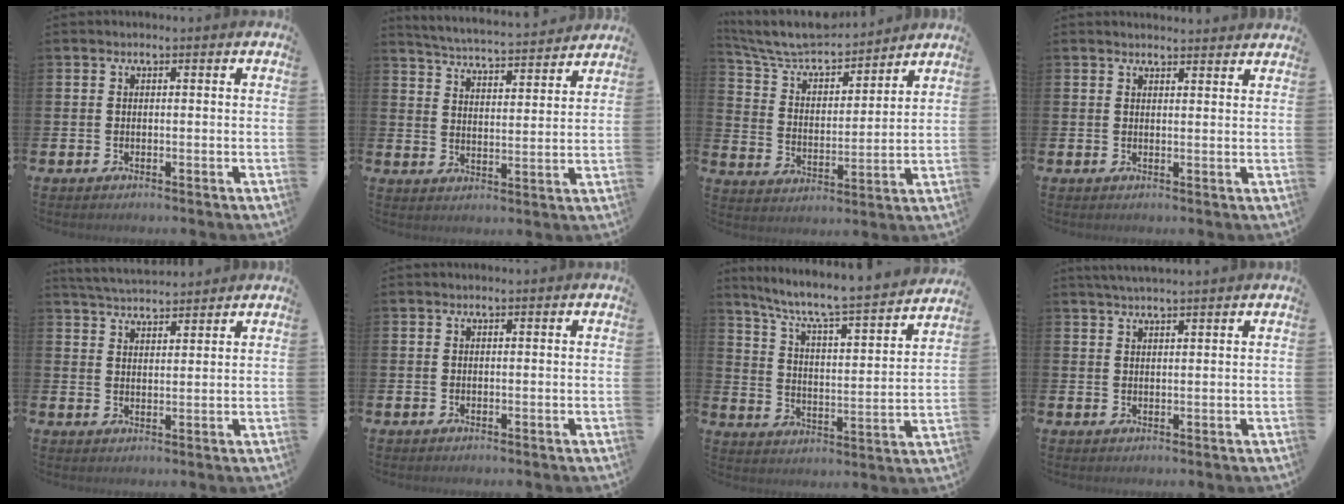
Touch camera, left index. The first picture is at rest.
{"total": 5.1, "force": [5.1, 0.2, 0.6], "torque": [-0.034, -0.043, 0.086]}
{"total": 8.4, "force": [7.9, 1.8, 2.2], "torque": [-0.086, -0.056, 0.141]}
{"total": 2.1, "force": [2.1, 0.1, -0.1], "torque": [0.011, -0.016, 0.037]}
{"total": 4.4, "force": [4.4, 0.4, 0.1], "torque": [-0.015, -0.023, 0.080]}
{"total": 0.0}
{"total": 7.3, "force": [6.5, 0.6, 3.2], "torque": [-0.093, -0.054, 0.104]}
{"total": 2.8, "force": [2.7, -0.2, 0.5], "torque": [-0.010, -0.009, 0.050]}